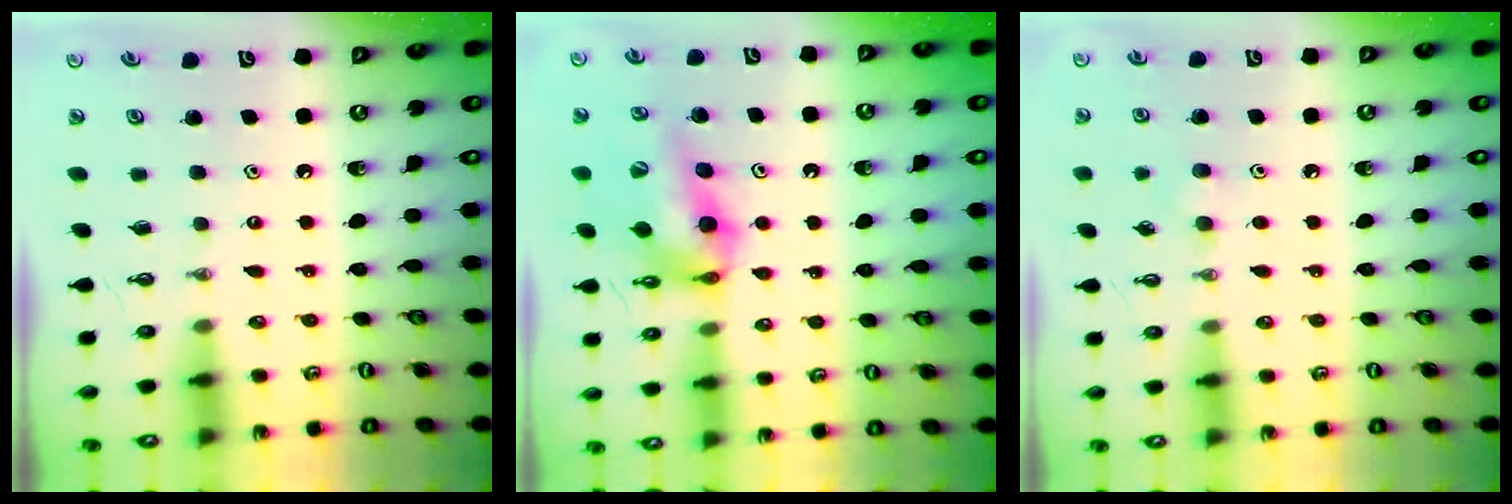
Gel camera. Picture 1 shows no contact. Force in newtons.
{"total": 12.4, "press": 12.0, "slide": 3.1}
{"total": 4.3, "press": 4.2, "slide": 0.8}